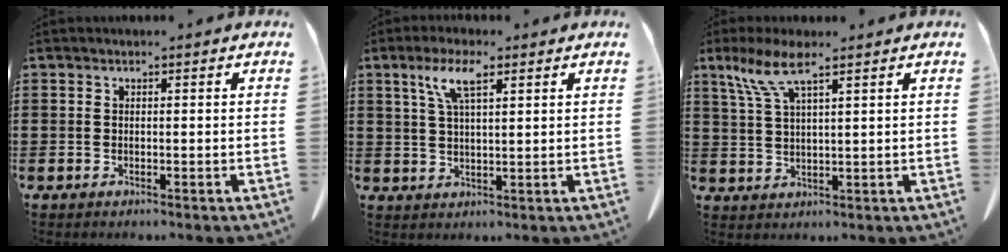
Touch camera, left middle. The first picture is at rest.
{"total": 6.2, "force": [3.2, 1.6, 5.1], "torque": [-0.110, 0.012, 0.053]}
{"total": 6.7, "force": [4.2, 1.1, 5.1], "torque": [-0.117, -0.006, 0.073]}